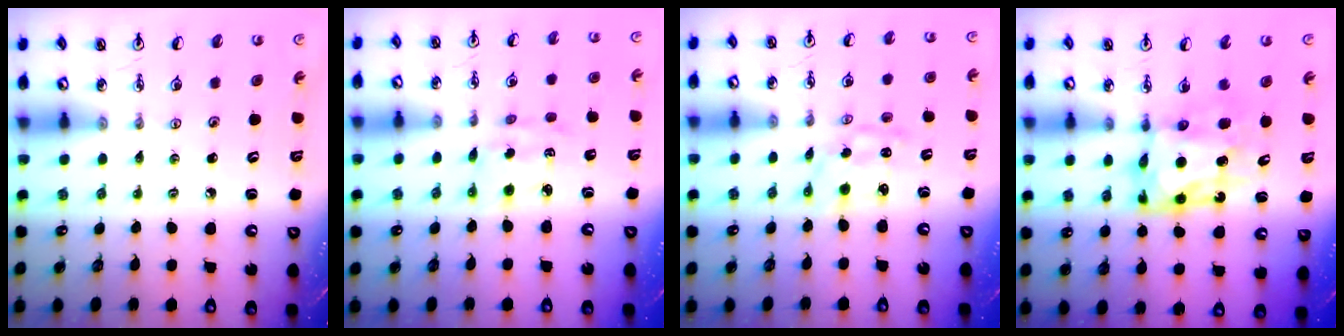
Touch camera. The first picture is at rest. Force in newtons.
{"total": 2.9, "press": 2.9, "slide": 0.2}
{"total": 1.7, "press": 1.7, "slide": 0.1}
{"total": 8.2, "press": 8.1, "slide": 0.8}